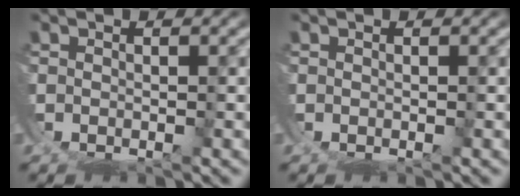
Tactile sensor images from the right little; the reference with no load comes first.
{"total": 0.0}